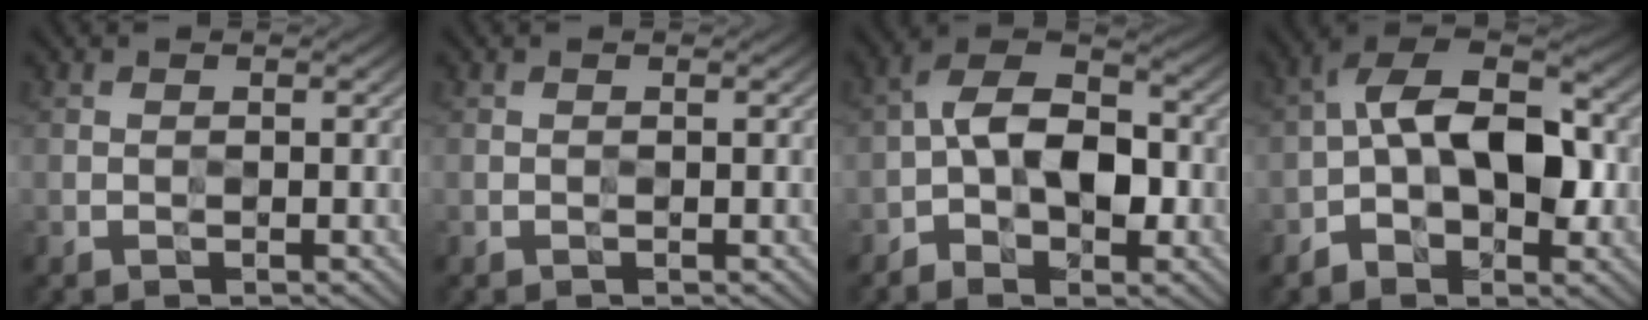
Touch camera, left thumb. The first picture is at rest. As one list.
[{"total": 0.0}, {"total": 8.5, "force": [-1.4, 5.0, 6.7], "torque": [-0.114, 0.015, -0.031]}, {"total": 11.2, "force": [-0.6, 6.4, 9.2], "torque": [-0.142, 0.023, -0.014]}]